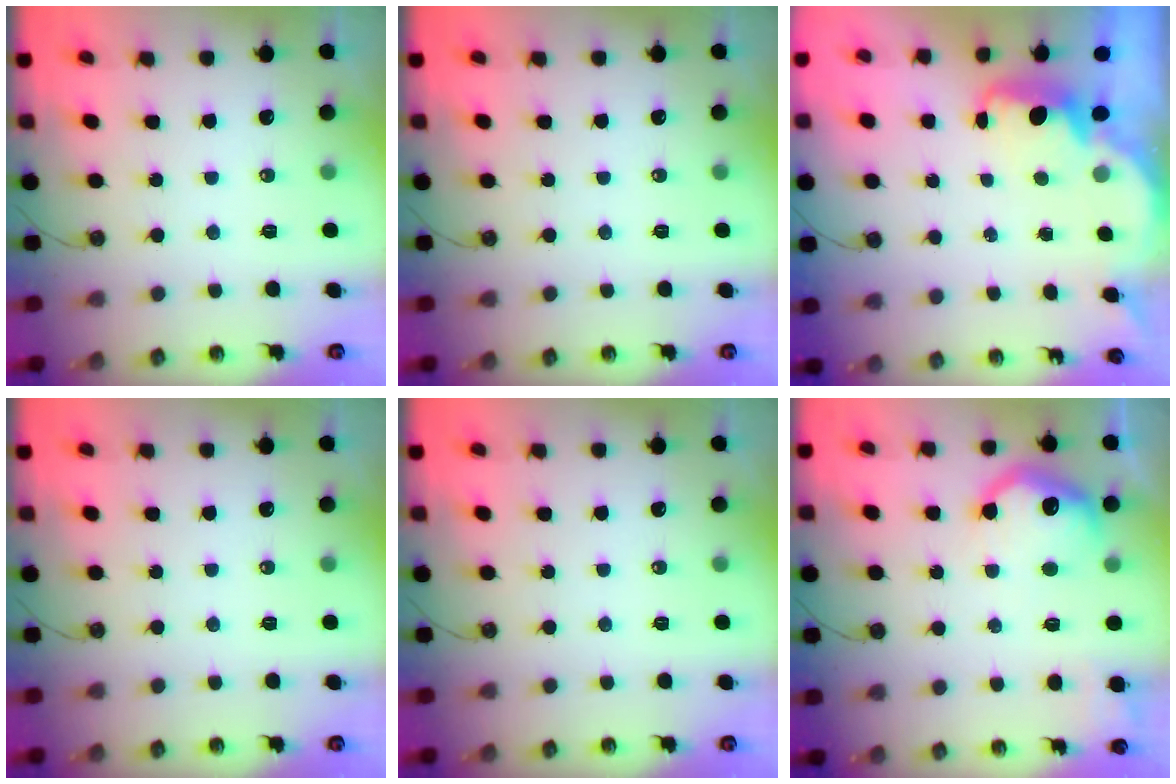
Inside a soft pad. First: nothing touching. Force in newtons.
{"total": 0.0}
{"total": 2.2, "press": 2.1, "slide": 0.6}
{"total": 0.0}
{"total": 0.0}
{"total": 13.1, "press": 13.0, "slide": 0.9}